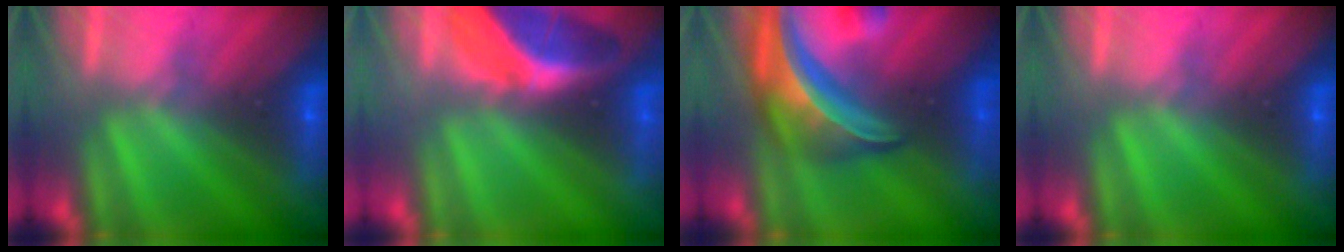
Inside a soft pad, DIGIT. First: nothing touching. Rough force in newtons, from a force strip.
{"total": 2.1}
{"total": 9.6}
{"total": 0.0}